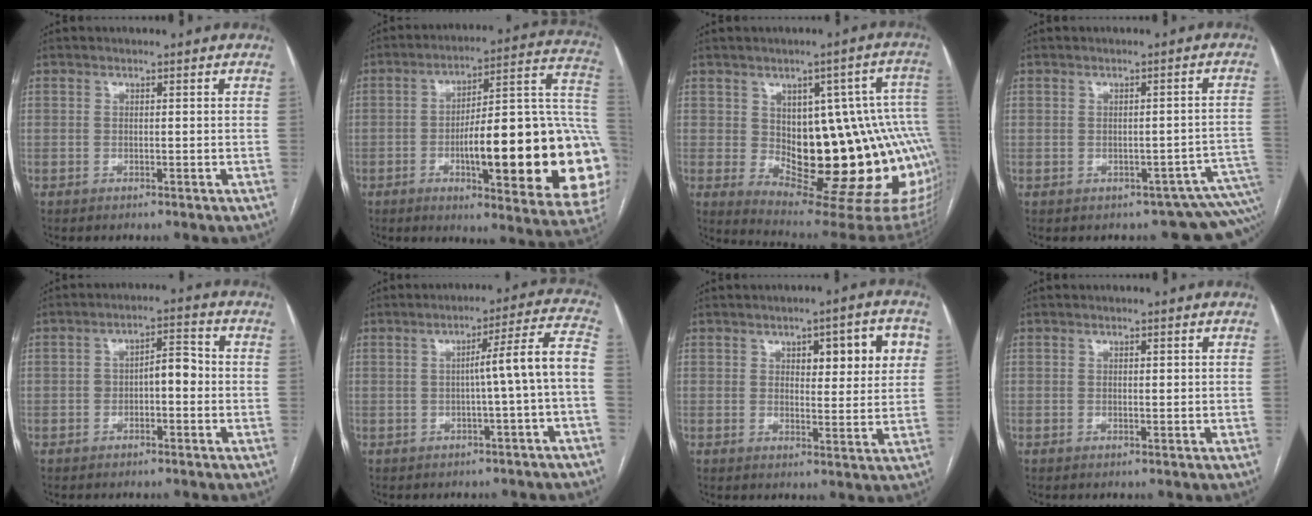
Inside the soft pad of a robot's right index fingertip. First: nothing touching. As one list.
[{"total": 29.1, "force": [-5.5, 5.3, 28.1], "torque": [-0.296, 0.013, -0.073]}, {"total": 23.3, "force": [-1.8, 7.9, 21.9], "torque": [-0.198, 0.019, 0.001]}, {"total": 7.9, "force": [-3.6, 5.2, 4.8], "torque": [-0.027, 0.035, -0.031]}, {"total": 4.4, "force": [-0.8, 1.8, 3.9], "torque": [-0.060, 0.025, -0.012]}, {"total": 8.2, "force": [-1.5, -1.3, 8.0], "torque": [-0.104, 0.021, -0.021]}, {"total": 8.5, "force": [3.2, 2.8, 7.4], "torque": [-0.088, 0.013, 0.042]}, {"total": 0.6, "force": [0.3, 0.3, 0.5], "torque": [-0.009, 0.000, 0.004]}]